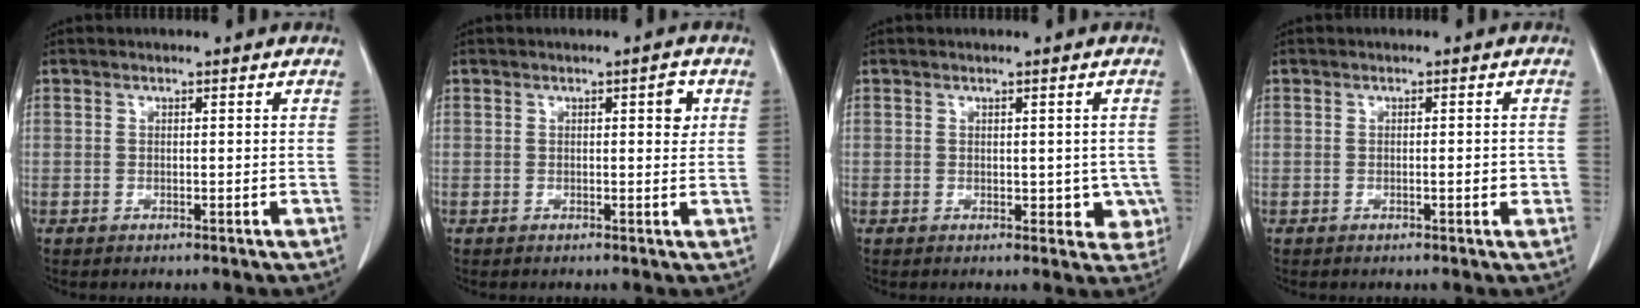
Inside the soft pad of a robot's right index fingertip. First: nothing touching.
{"total": 2.2, "force": [0.8, 0.6, 2.0], "torque": [-0.025, 0.001, 0.009]}
{"total": 3.9, "force": [-0.2, 2.7, 2.8], "torque": [-0.008, 0.003, 0.002]}
{"total": 1.7, "force": [-0.4, 0.5, 1.6], "torque": [-0.022, 0.001, -0.005]}